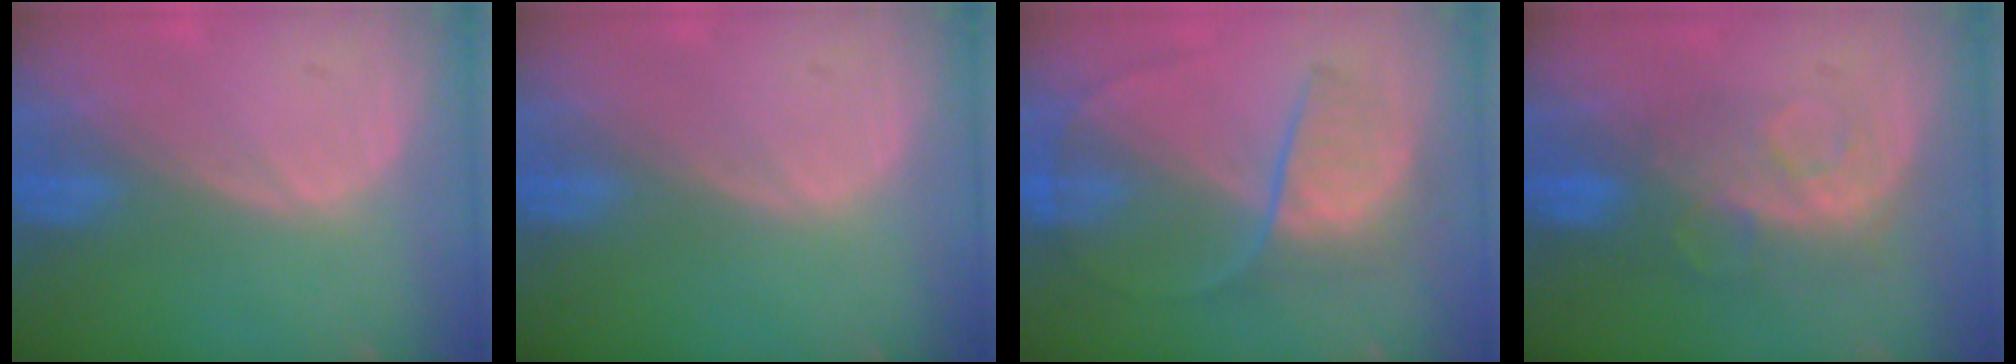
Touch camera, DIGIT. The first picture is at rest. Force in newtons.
{"total": 0.0}
{"total": 7.0, "press": 6.6, "slide": 2.2}
{"total": 8.3, "press": 7.0, "slide": 4.5}